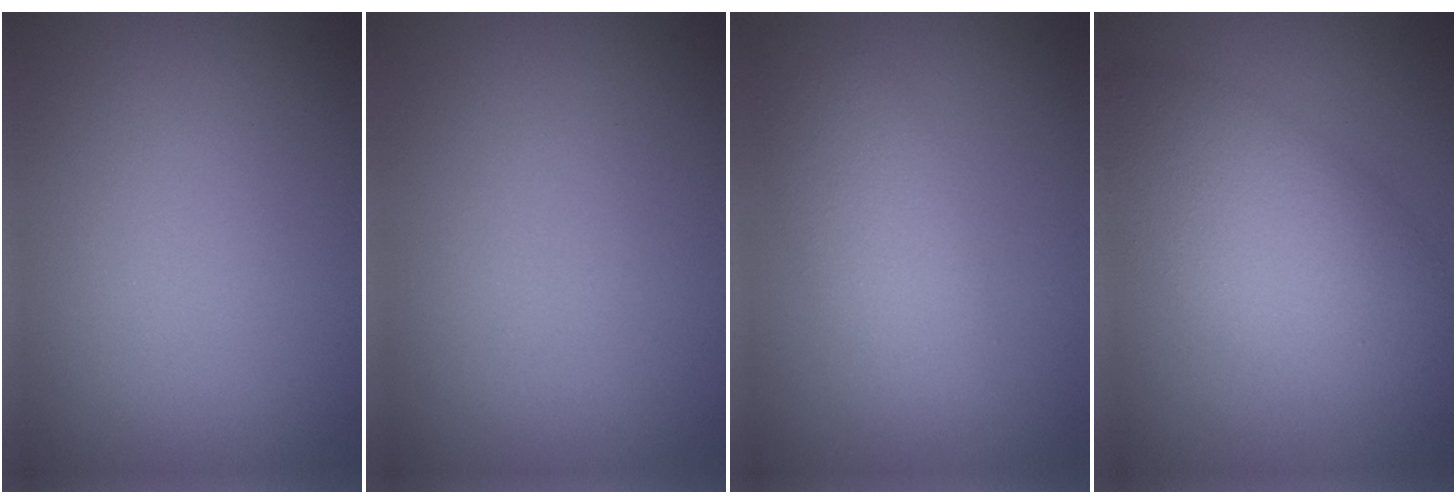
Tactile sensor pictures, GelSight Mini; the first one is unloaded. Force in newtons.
{"total": 0.0}
{"total": 3.9, "press": 3.9, "slide": 0.1}
{"total": 7.6, "press": 7.6, "slide": 0.1}